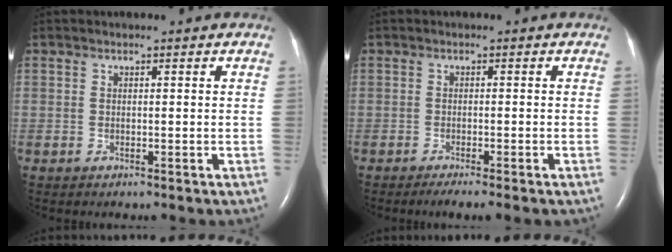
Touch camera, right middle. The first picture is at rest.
{"total": 3.3, "force": [-2.5, -0.2, 2.1], "torque": [-0.026, -0.005, -0.035]}